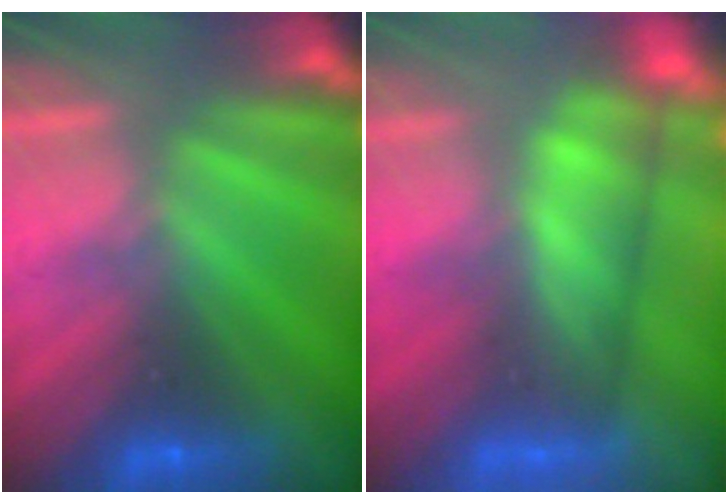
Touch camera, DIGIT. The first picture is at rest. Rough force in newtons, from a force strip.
{"total": 4.6}